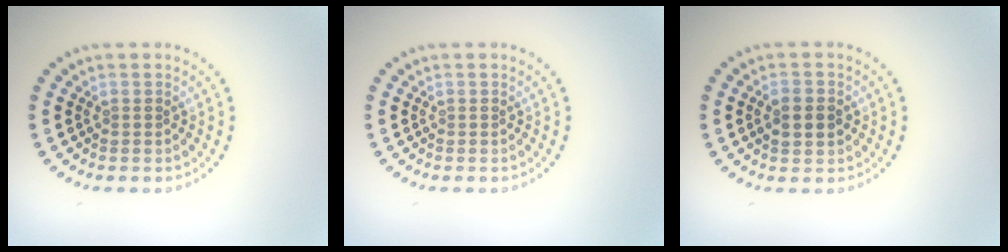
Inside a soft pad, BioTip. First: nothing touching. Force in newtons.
{"total": 0.0}
{"total": 3.2, "press": 3.2, "slide": 0.1}